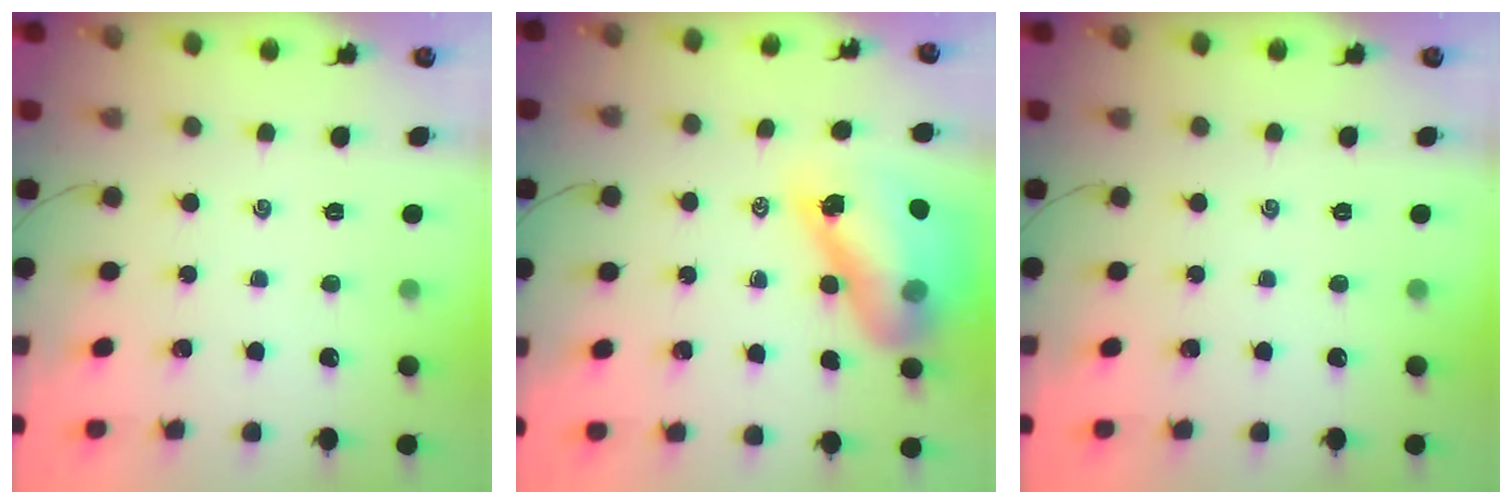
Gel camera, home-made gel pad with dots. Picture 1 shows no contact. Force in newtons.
{"total": 15.9, "press": 15.3, "slide": 4.4}
{"total": 0.0}